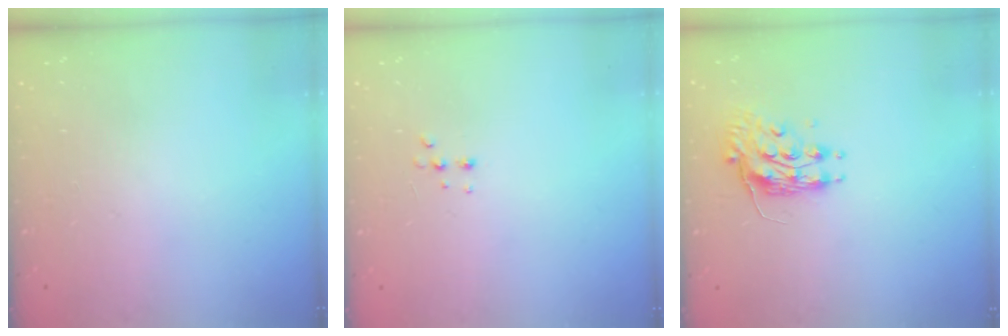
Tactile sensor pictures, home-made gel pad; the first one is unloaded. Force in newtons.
{"total": 3.4, "press": 3.3, "slide": 0.8}
{"total": 8.5, "press": 8.5, "slide": 0.3}